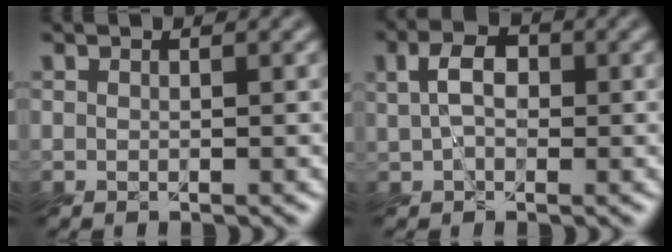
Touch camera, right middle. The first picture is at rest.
{"total": 3.9, "force": [0.3, 2.6, 2.8], "torque": [-0.055, 0.009, -0.006]}